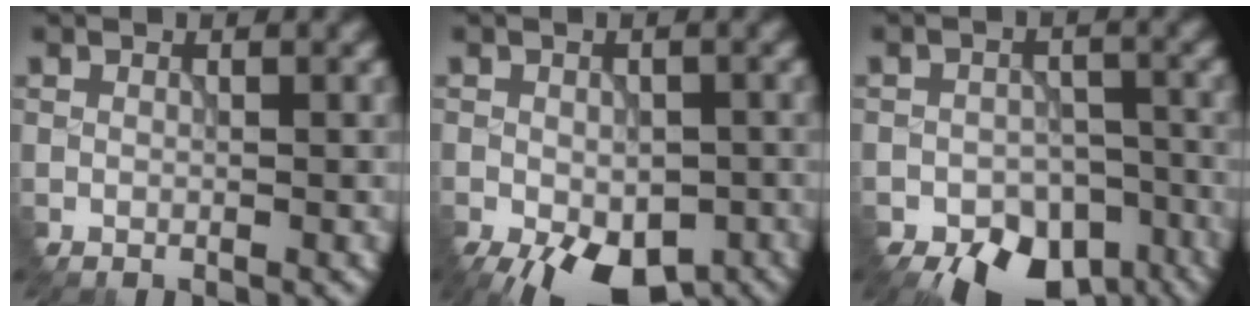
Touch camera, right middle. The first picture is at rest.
{"total": 9.6, "force": [-5.6, 4.8, 6.2], "torque": [-0.102, -0.041, -0.077]}
{"total": 10.5, "force": [-7.6, 5.7, 4.3], "torque": [-0.056, -0.034, -0.096]}